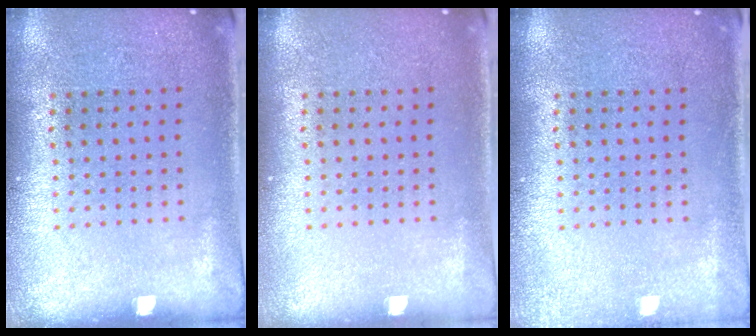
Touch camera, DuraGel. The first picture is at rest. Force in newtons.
{"total": 0.0}
{"total": 1.1, "press": 1.1, "slide": 0.3}